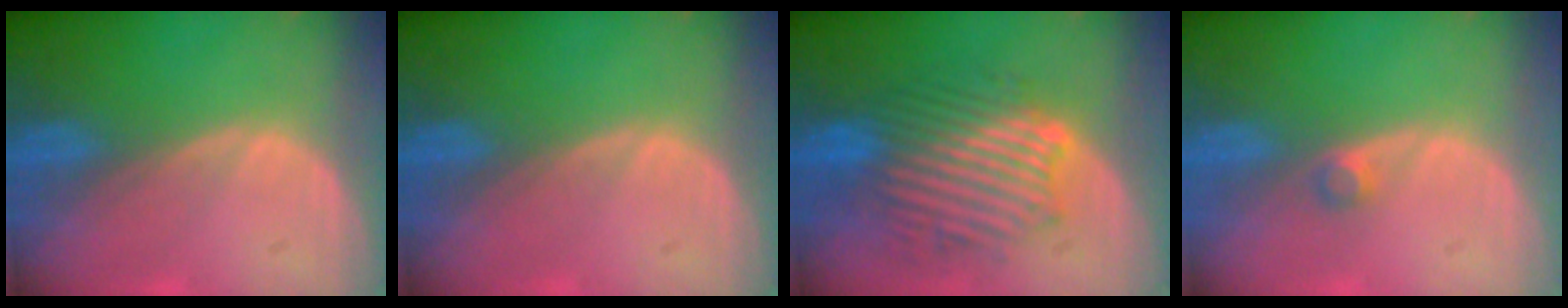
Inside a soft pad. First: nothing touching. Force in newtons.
{"total": 0.0}
{"total": 9.3, "press": 9.3, "slide": 0.9}
{"total": 1.3, "press": 1.1, "slide": 0.6}